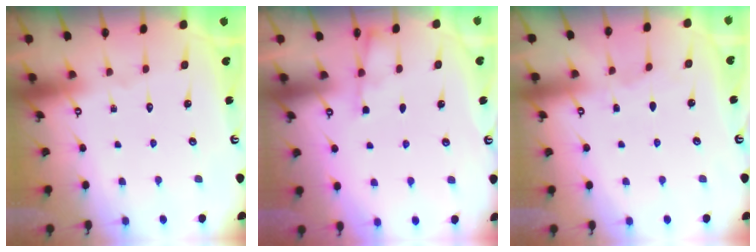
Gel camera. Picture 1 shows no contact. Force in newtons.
{"total": 2.3, "press": 2.3, "slide": 0.3}
{"total": 3.0, "press": 2.9, "slide": 0.5}